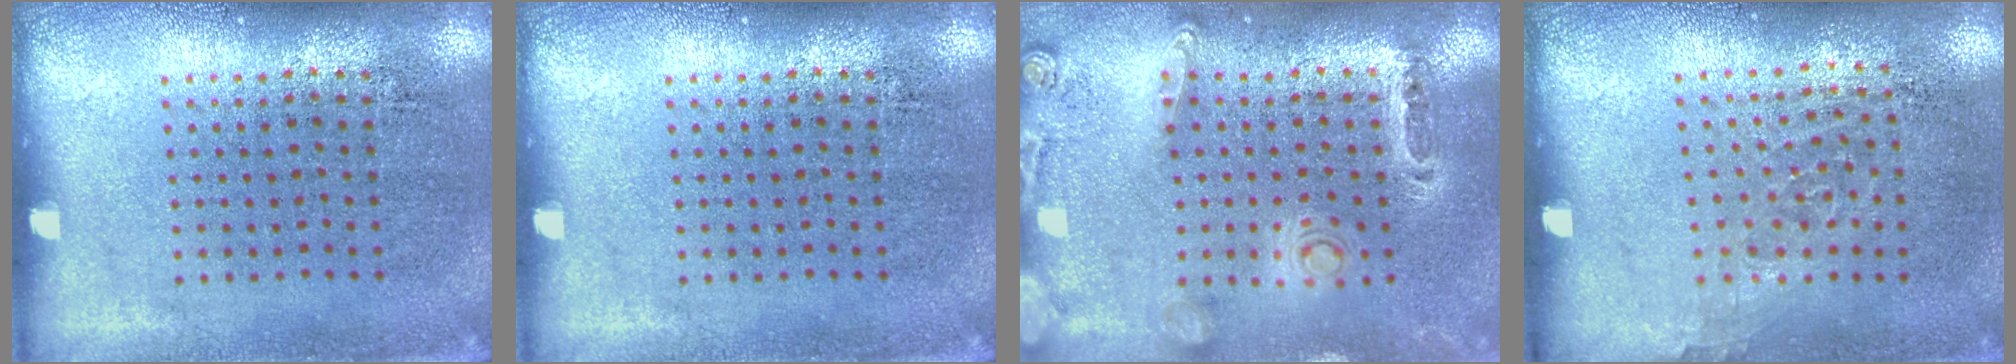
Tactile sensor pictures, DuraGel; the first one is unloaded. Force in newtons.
{"total": 0.0}
{"total": 0.8, "press": 0.7, "slide": 0.3}
{"total": 1.0, "press": 0.7, "slide": 0.6}